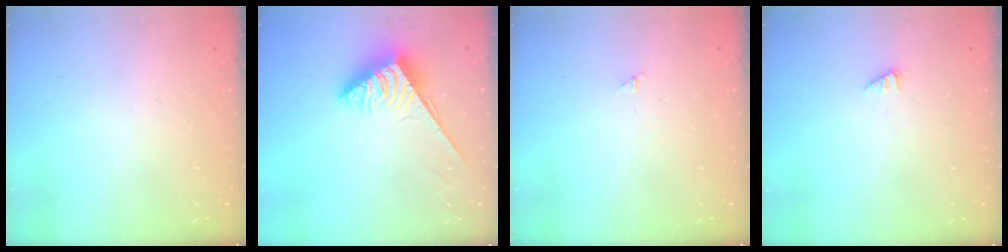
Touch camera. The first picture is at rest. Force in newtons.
{"total": 3.8, "press": 3.7, "slide": 0.5}
{"total": 0.7, "press": 0.7, "slide": 0.1}
{"total": 0.7, "press": 0.7, "slide": 0.2}